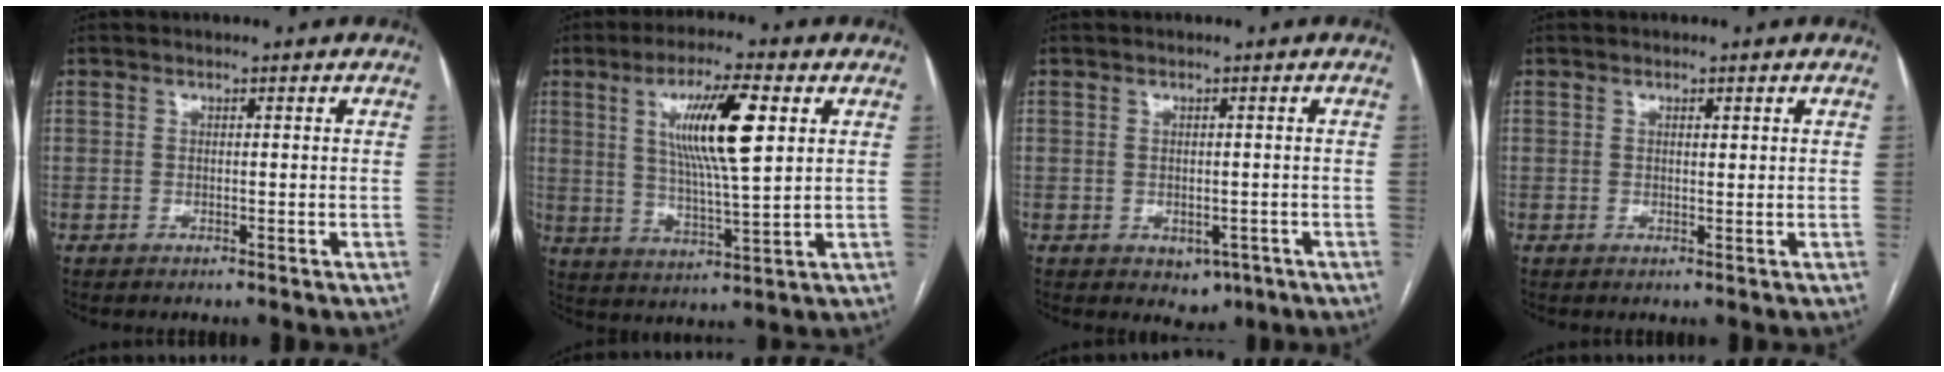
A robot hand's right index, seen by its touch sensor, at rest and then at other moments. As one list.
[{"total": 12.4, "force": [3.8, 1.2, 11.7], "torque": [-0.212, 0.004, 0.070]}, {"total": 3.4, "force": [-1.4, 2.4, 1.9], "torque": [-0.015, 0.000, -0.005]}, {"total": 0.9, "force": [0.4, 0.3, 0.7], "torque": [-0.013, -0.001, 0.006]}]